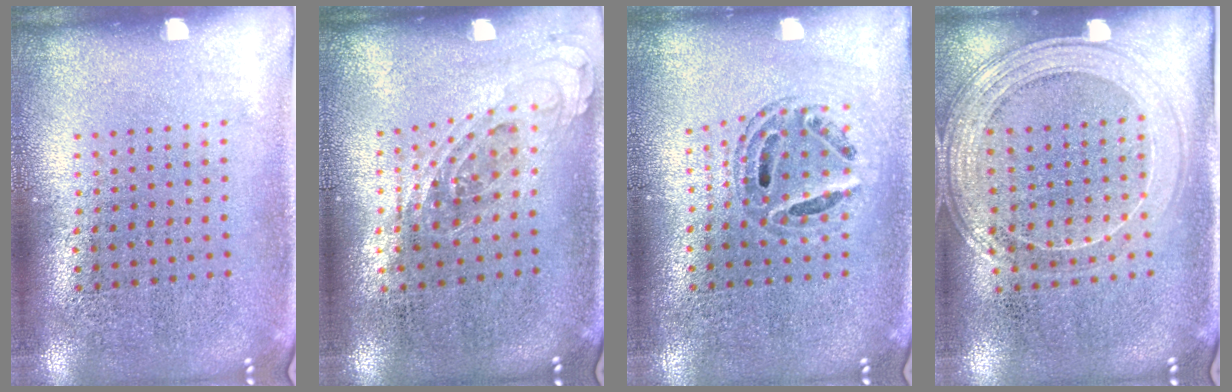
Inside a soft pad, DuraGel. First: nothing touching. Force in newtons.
{"total": 0.8, "press": 0.7, "slide": 0.3}
{"total": 0.6, "press": 0.6, "slide": 0.2}
{"total": 1.5, "press": 1.4, "slide": 0.3}